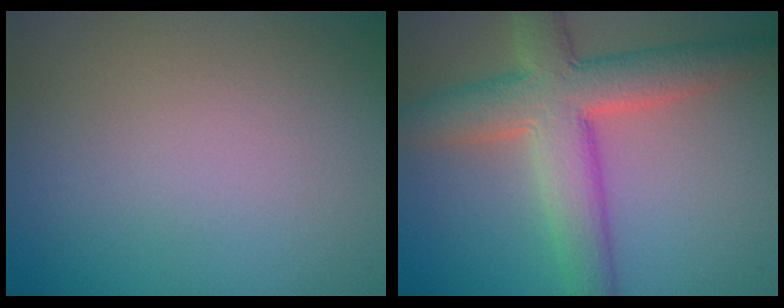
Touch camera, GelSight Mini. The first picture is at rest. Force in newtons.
{"total": 7.5, "press": 7.5, "slide": 0.4}